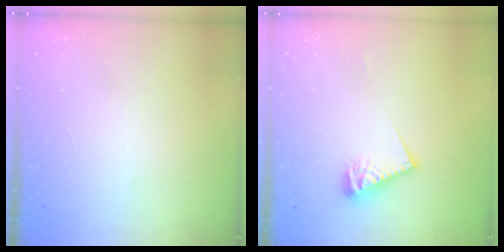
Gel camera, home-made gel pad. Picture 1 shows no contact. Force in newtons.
{"total": 9.0, "press": 9.0, "slide": 1.0}